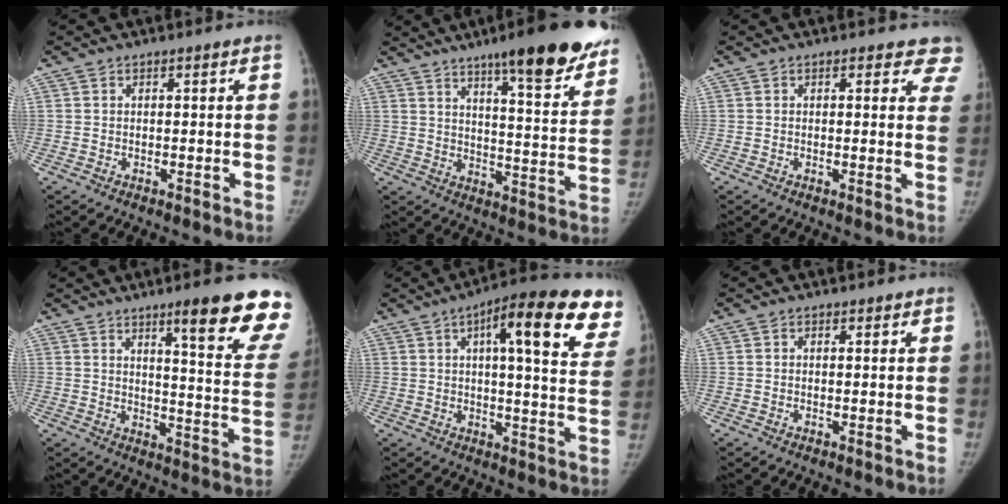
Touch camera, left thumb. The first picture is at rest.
{"total": 21.7, "force": [15.5, 4.1, 14.6], "torque": [-0.171, -0.072, 0.210]}
{"total": 5.4, "force": [4.5, 2.4, 1.8], "torque": [0.021, -0.016, 0.027]}
{"total": 18.1, "force": [12.1, 2.0, 13.3], "torque": [-0.144, -0.068, 0.156]}
{"total": 21.5, "force": [10.8, 6.3, 17.5], "torque": [-0.205, -0.019, 0.132]}
{"total": 0.7, "force": [0.4, 0.5, 0.2], "torque": [0.005, -0.002, 0.004]}